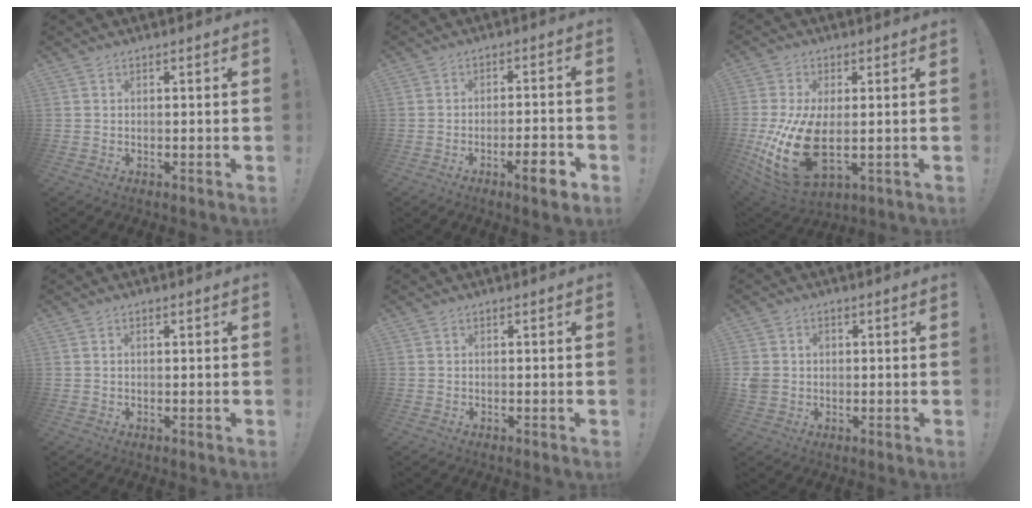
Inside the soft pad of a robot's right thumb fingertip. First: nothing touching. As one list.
[{"total": 7.6, "force": [-4.0, 1.5, 6.2], "torque": [-0.088, 0.015, -0.063]}, {"total": 19.4, "force": [-1.7, 10.7, 16.2], "torque": [-0.304, -0.018, -0.013]}, {"total": 0.9, "force": [0.2, 0.4, 0.7], "torque": [-0.020, 0.005, 0.005]}, {"total": 0.0}, {"total": 4.2, "force": [0.0, 3.9, 1.7], "torque": [-0.041, 0.007, 0.004]}]